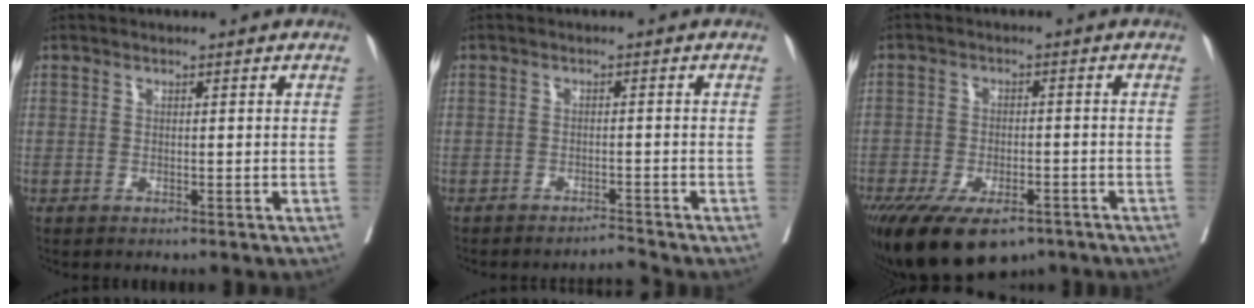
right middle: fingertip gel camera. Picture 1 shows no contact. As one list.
[{"total": 1.9, "force": [-1.7, -0.7, -0.2], "torque": [0.007, -0.011, -0.026]}, {"total": 15.8, "force": [-10.6, 7.1, 9.3], "torque": [-0.198, -0.027, -0.157]}]